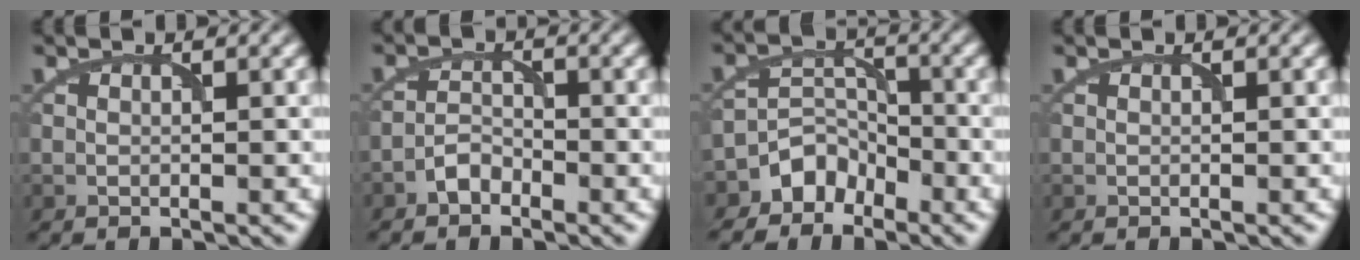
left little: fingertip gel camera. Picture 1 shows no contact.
{"total": 1.8, "force": [-1.6, 0.8, 0.5], "torque": [-0.004, 0.009, -0.031]}
{"total": 3.3, "force": [-2.6, 2.0, 0.2], "torque": [0.013, 0.010, -0.047]}
{"total": 0.0}